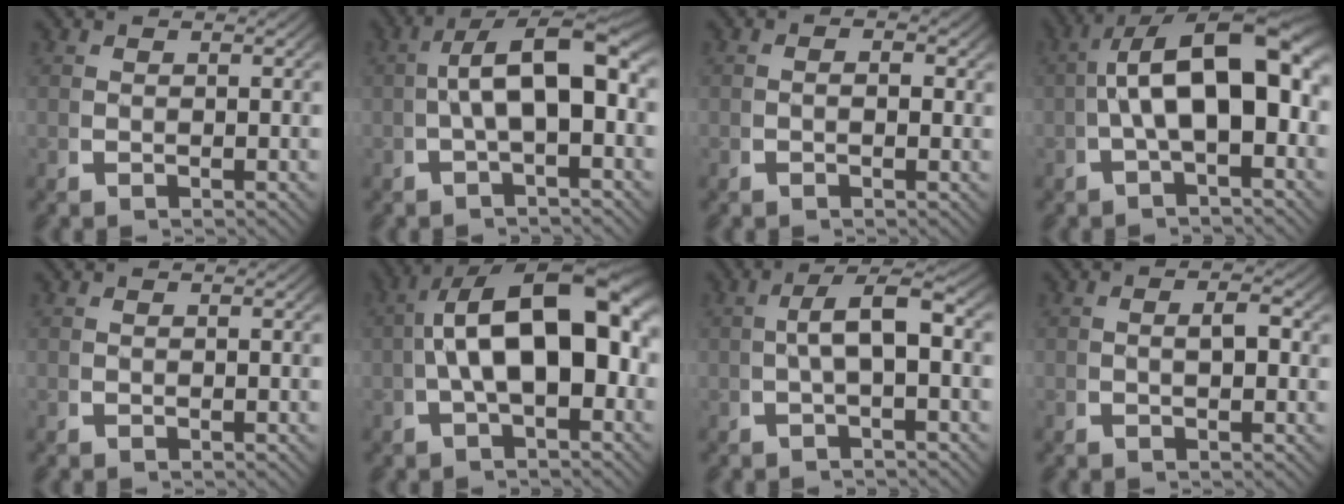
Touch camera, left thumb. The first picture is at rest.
{"total": 8.7, "force": [0.6, 4.3, 7.6], "torque": [-0.112, 0.002, 0.004]}
{"total": 0.9, "force": [-0.2, 0.4, 0.8], "torque": [-0.014, -0.001, -0.007]}
{"total": 13.2, "force": [0.8, 7.2, 11.0], "torque": [-0.171, -0.012, 0.009]}
{"total": 0.0}
{"total": 14.7, "force": [1.0, 8.4, 12.1], "torque": [-0.188, -0.016, 0.013]}
{"total": 5.0, "force": [0.0, 2.0, 4.6], "torque": [-0.084, 0.004, -0.001]}
{"total": 2.0, "force": [-0.1, 0.8, 1.8], "torque": [-0.026, 0.000, -0.003]}